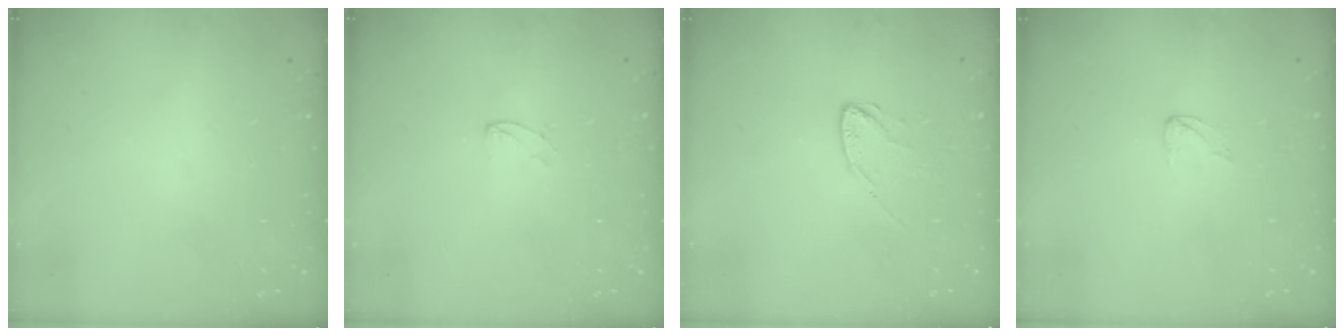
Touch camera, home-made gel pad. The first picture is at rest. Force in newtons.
{"total": 3.8, "press": 3.8, "slide": 0.4}
{"total": 6.4, "press": 6.4, "slide": 0.5}
{"total": 2.7, "press": 2.7, "slide": 0.2}